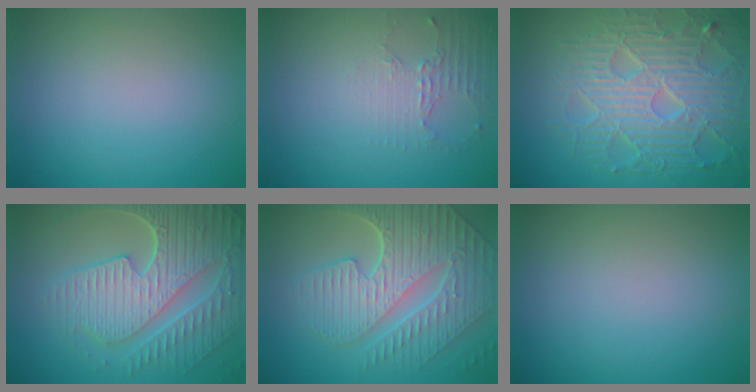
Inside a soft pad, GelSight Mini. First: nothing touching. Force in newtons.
{"total": 2.0, "press": 1.5, "slide": 1.4}
{"total": 8.7, "press": 6.2, "slide": 6.1}
{"total": 9.1, "press": 6.5, "slide": 6.4}
{"total": 9.1, "press": 6.1, "slide": 6.7}
{"total": 0.0}